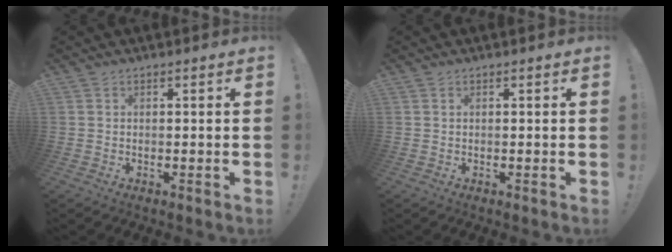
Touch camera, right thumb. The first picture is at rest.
{"total": 0.0}